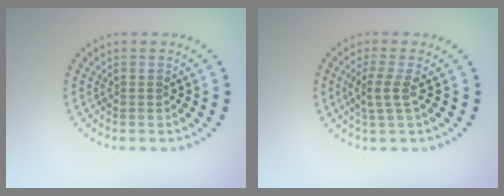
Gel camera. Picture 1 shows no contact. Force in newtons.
{"total": 2.1, "press": 1.6, "slide": 1.3}